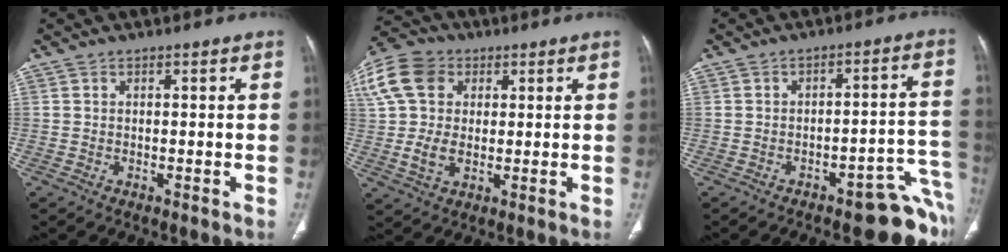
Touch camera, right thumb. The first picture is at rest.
{"total": 15.5, "force": [4.3, 11.6, 9.3], "torque": [-0.194, 0.013, 0.077]}
{"total": 12.3, "force": [-8.2, 4.2, 8.0], "torque": [-0.029, 0.081, -0.105]}